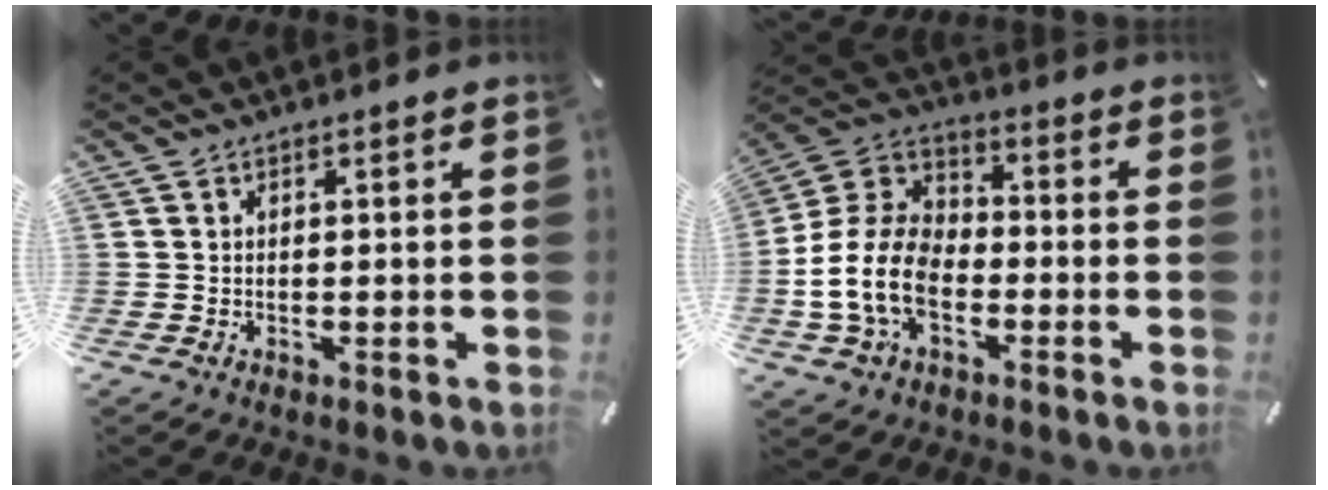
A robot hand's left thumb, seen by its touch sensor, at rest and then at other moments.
{"total": 13.7, "force": [-4.8, 9.4, 8.7], "torque": [-0.206, 0.017, -0.092]}